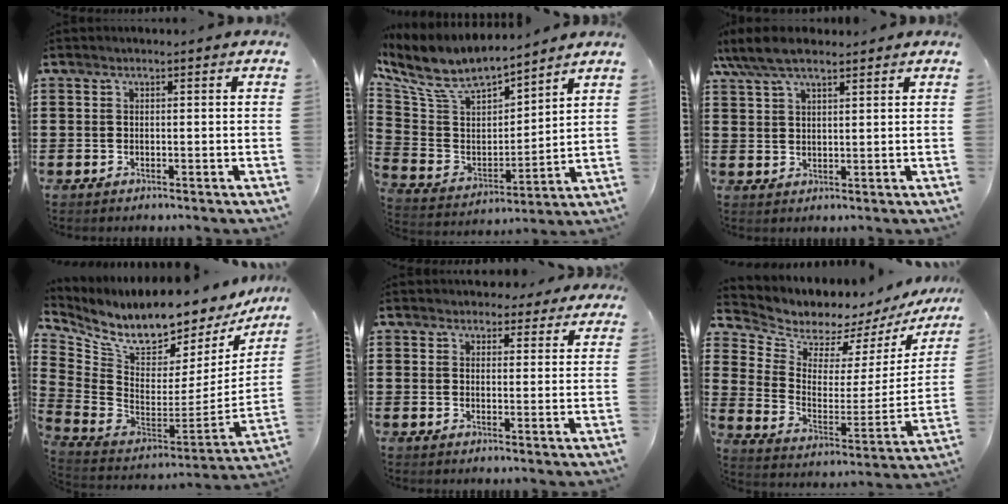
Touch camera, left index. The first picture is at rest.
{"total": 9.5, "force": [7.9, 3.1, 4.3], "torque": [-0.123, -0.047, 0.135]}
{"total": 6.4, "force": [4.9, 2.1, 3.5], "torque": [-0.080, 0.000, 0.092]}
{"total": 8.6, "force": [7.4, 2.1, 3.7], "torque": [-0.106, -0.075, 0.127]}
{"total": 3.3, "force": [3.1, 1.0, 0.3], "torque": [-0.007, -0.006, 0.057]}
{"total": 5.2, "force": [5.0, 1.2, -0.5], "torque": [-0.030, -0.053, 0.084]}